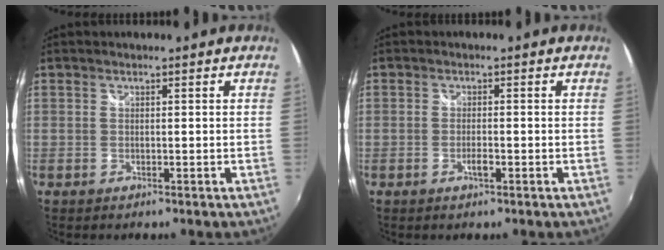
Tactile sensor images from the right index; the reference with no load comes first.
{"total": 1.6, "force": [-0.7, 0.4, 1.4], "torque": [-0.027, 0.001, -0.012]}